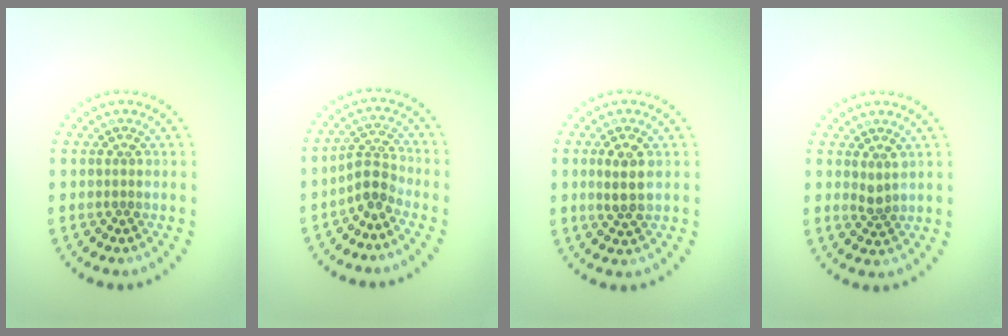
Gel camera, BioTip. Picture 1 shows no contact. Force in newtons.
{"total": 2.4, "press": 1.7, "slide": 1.7}
{"total": 2.4, "press": 2.3, "slide": 0.6}
{"total": 1.3, "press": 1.0, "slide": 0.7}